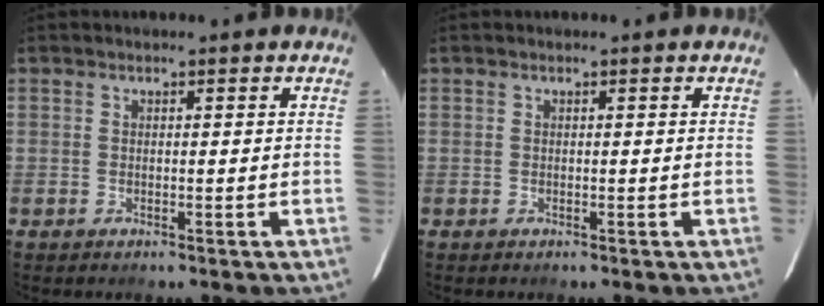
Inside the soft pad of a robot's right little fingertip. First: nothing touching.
{"total": 0.0}